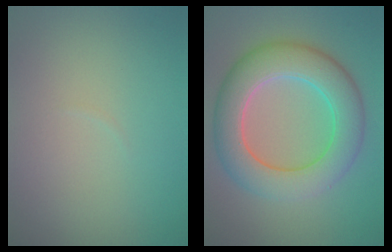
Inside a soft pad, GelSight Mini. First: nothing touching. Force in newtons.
{"total": 7.8, "press": 7.8, "slide": 0.2}